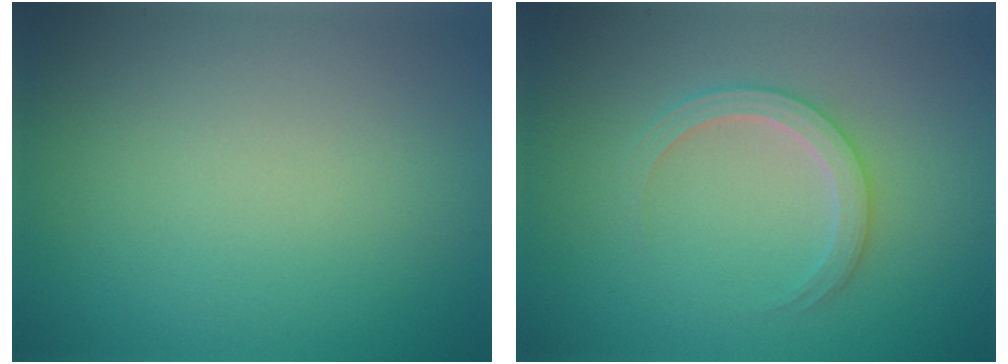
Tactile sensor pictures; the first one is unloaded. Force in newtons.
{"total": 2.5, "press": 2.5, "slide": 0.3}